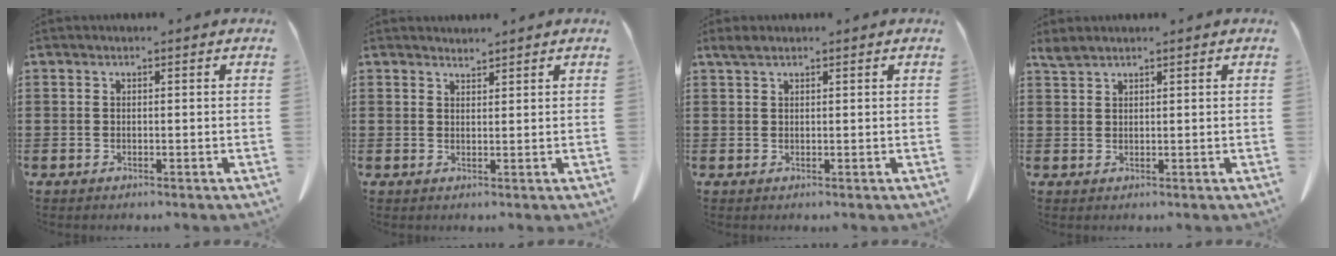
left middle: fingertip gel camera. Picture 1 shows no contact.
{"total": 1.5, "force": [1.5, 0.0, -0.1], "torque": [-0.003, 0.000, 0.030]}
{"total": 1.3, "force": [1.0, 0.3, 0.8], "torque": [-0.020, 0.000, 0.019]}
{"total": 1.8, "force": [1.6, 0.3, 0.7], "torque": [-0.020, -0.001, 0.031]}